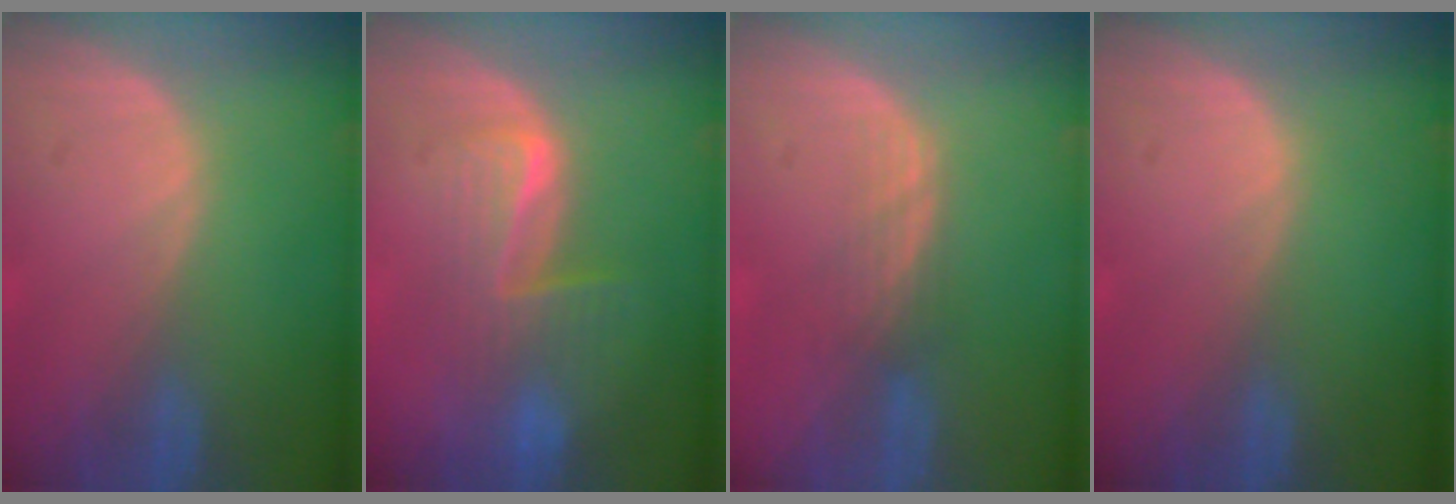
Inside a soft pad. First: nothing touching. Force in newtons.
{"total": 6.3, "press": 6.2, "slide": 1.5}
{"total": 2.8, "press": 2.5, "slide": 1.2}
{"total": 0.0}